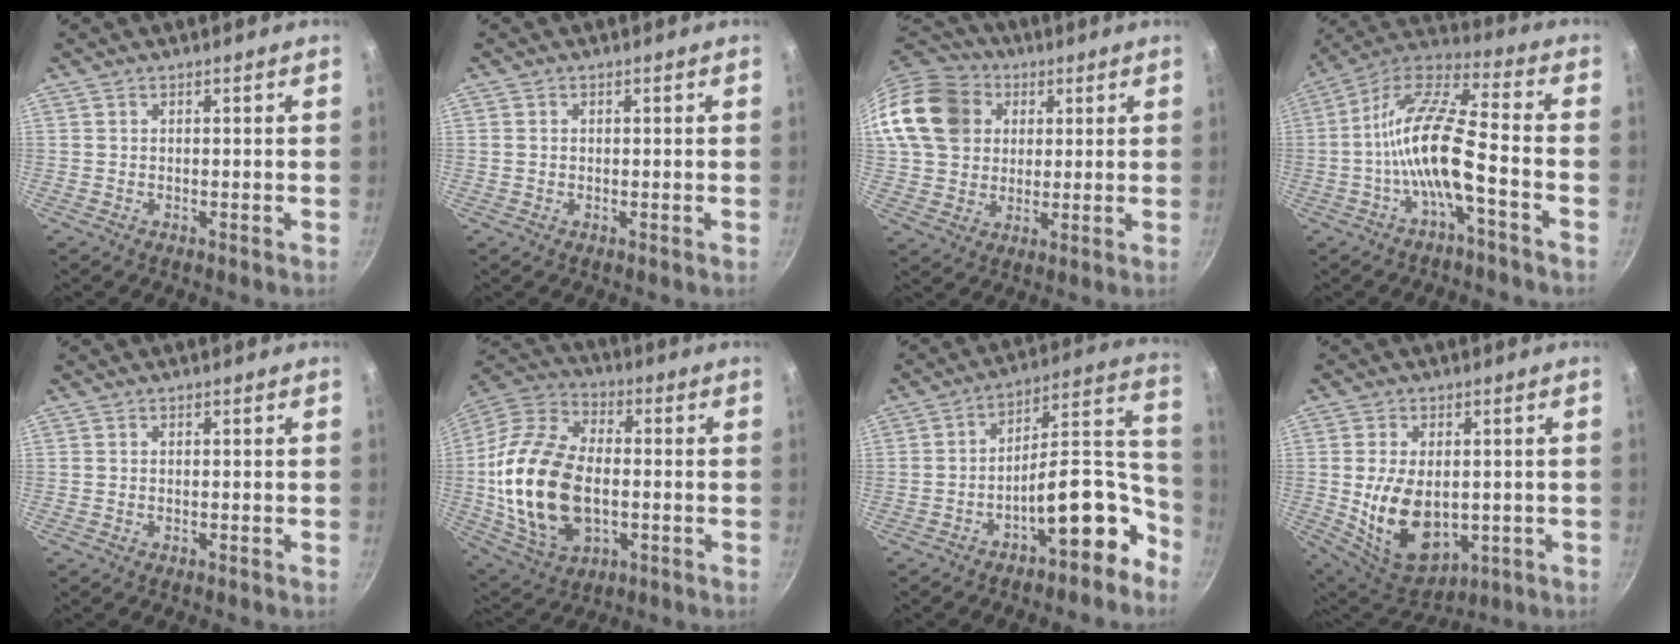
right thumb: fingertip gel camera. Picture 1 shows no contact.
{"total": 0.8, "force": [0.0, 0.7, 0.3], "torque": [-0.005, 0.003, 0.000]}
{"total": 18.1, "force": [5.2, 15.0, 8.8], "torque": [-0.158, 0.022, 0.095]}
{"total": 14.0, "force": [-4.3, 3.7, 12.8], "torque": [-0.250, 0.044, -0.091]}
{"total": 0.0}
{"total": 22.8, "force": [-2.2, 14.2, 17.7], "torque": [-0.341, 0.021, -0.038]}
{"total": 15.2, "force": [-8.2, 6.4, 11.1], "torque": [-0.090, 0.109, -0.127]}
{"total": 14.3, "force": [-1.0, 9.1, 10.9], "torque": [-0.170, -0.013, 0.007]}